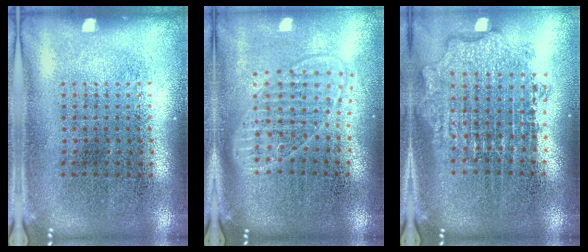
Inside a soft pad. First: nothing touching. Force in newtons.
{"total": 1.8, "press": 1.5, "slide": 1.0}
{"total": 1.9, "press": 1.5, "slide": 1.2}